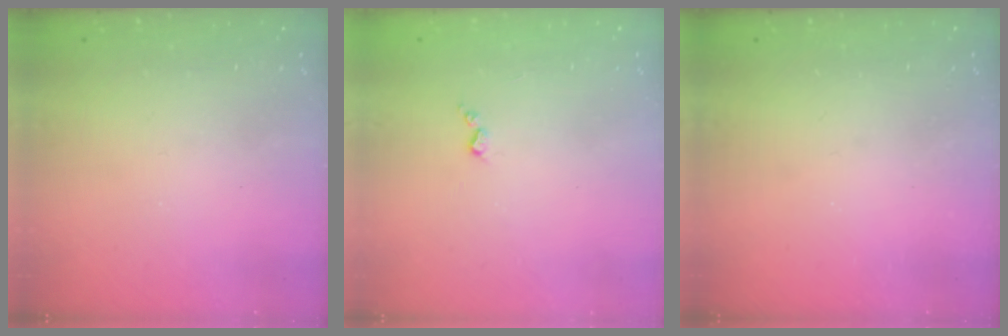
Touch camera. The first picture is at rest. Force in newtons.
{"total": 2.7, "press": 2.6, "slide": 0.4}
{"total": 0.0}